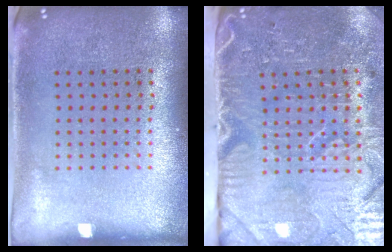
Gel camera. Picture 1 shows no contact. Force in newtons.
{"total": 5.3, "press": 4.4, "slide": 2.9}